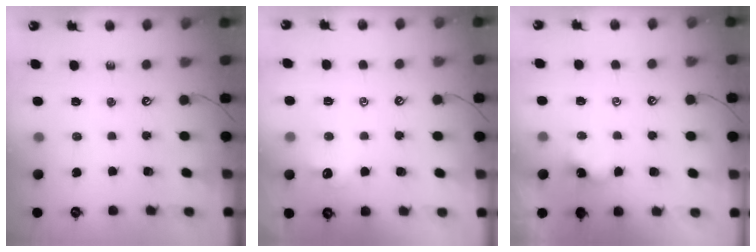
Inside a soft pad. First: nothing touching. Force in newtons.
{"total": 0.5, "press": 0.1, "slide": 0.5}
{"total": 3.0, "press": 3.0, "slide": 0.1}